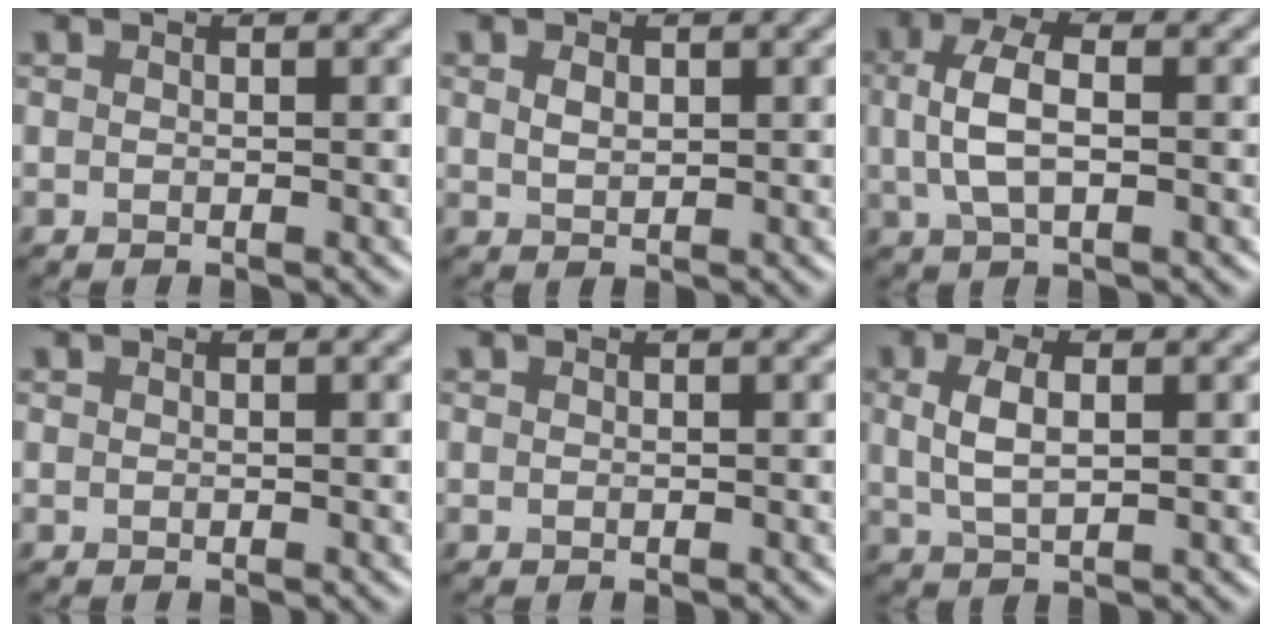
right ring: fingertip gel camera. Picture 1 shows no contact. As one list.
[{"total": 1.4, "force": [0.5, 0.9, 0.9], "torque": [-0.020, -0.001, 0.014]}, {"total": 4.6, "force": [0.4, 2.2, 4.1], "torque": [-0.088, 0.008, 0.004]}, {"total": 0.0}, {"total": 0.0}, {"total": 3.4, "force": [0.7, 1.6, 3.0], "torque": [-0.068, 0.001, 0.015]}]